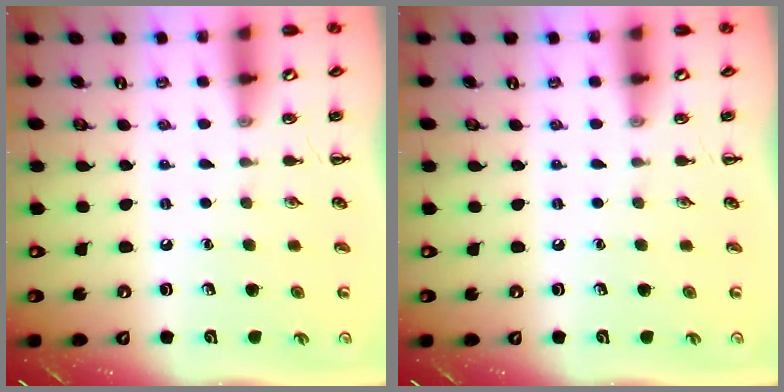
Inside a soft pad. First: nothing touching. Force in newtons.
{"total": 0.0}